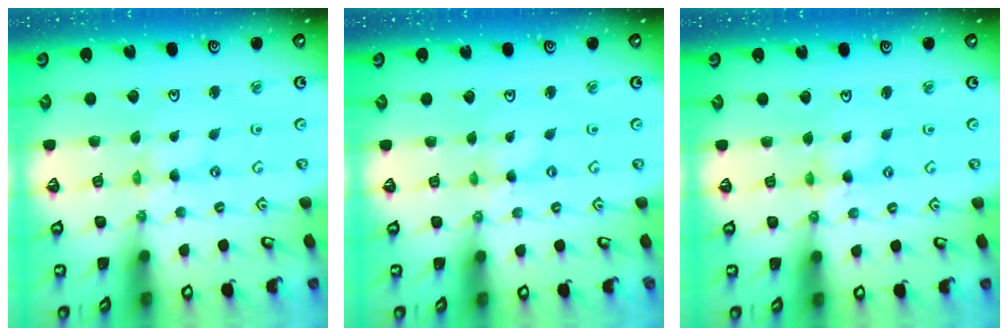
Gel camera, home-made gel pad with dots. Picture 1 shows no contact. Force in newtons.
{"total": 0.0}
{"total": 2.9, "press": 2.9, "slide": 0.4}